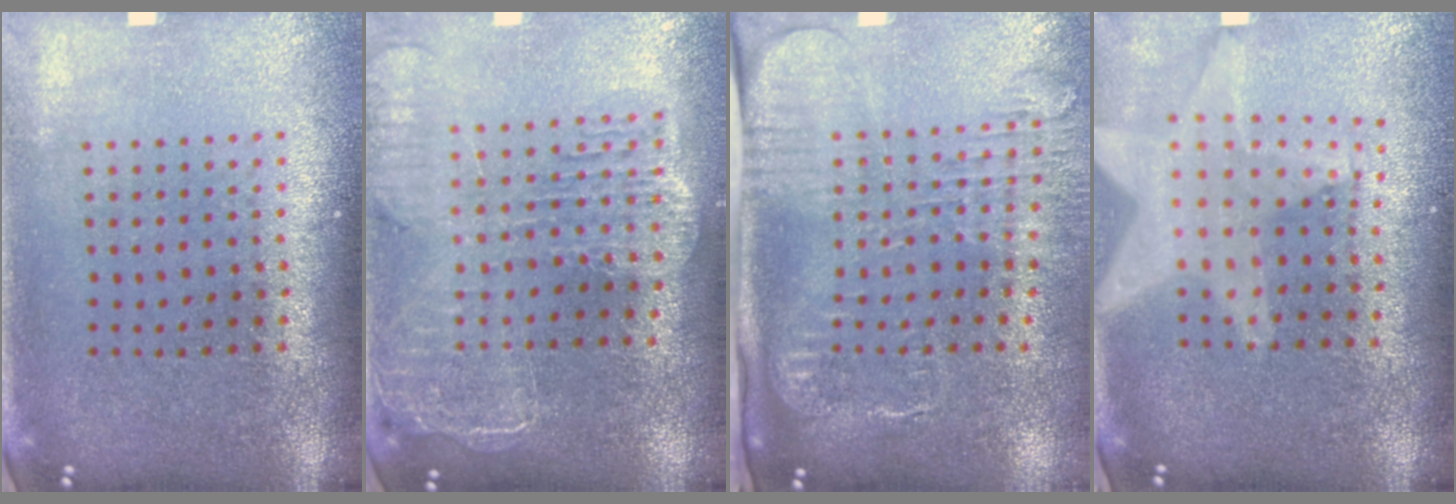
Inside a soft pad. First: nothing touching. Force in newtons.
{"total": 2.3, "press": 2.0, "slide": 1.0}
{"total": 2.6, "press": 2.0, "slide": 1.7}
{"total": 1.9, "press": 1.6, "slide": 0.8}